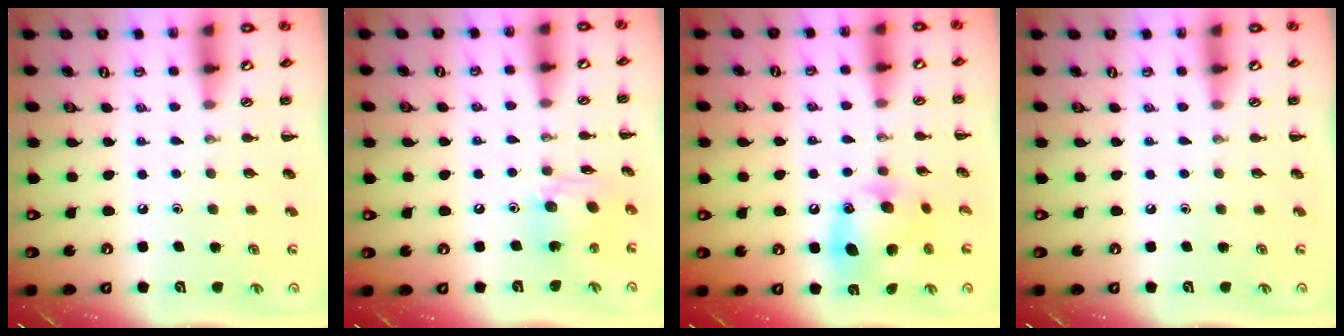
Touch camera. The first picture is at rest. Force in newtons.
{"total": 8.8, "press": 8.8, "slide": 0.6}
{"total": 13.4, "press": 13.3, "slide": 1.8}
{"total": 0.0}